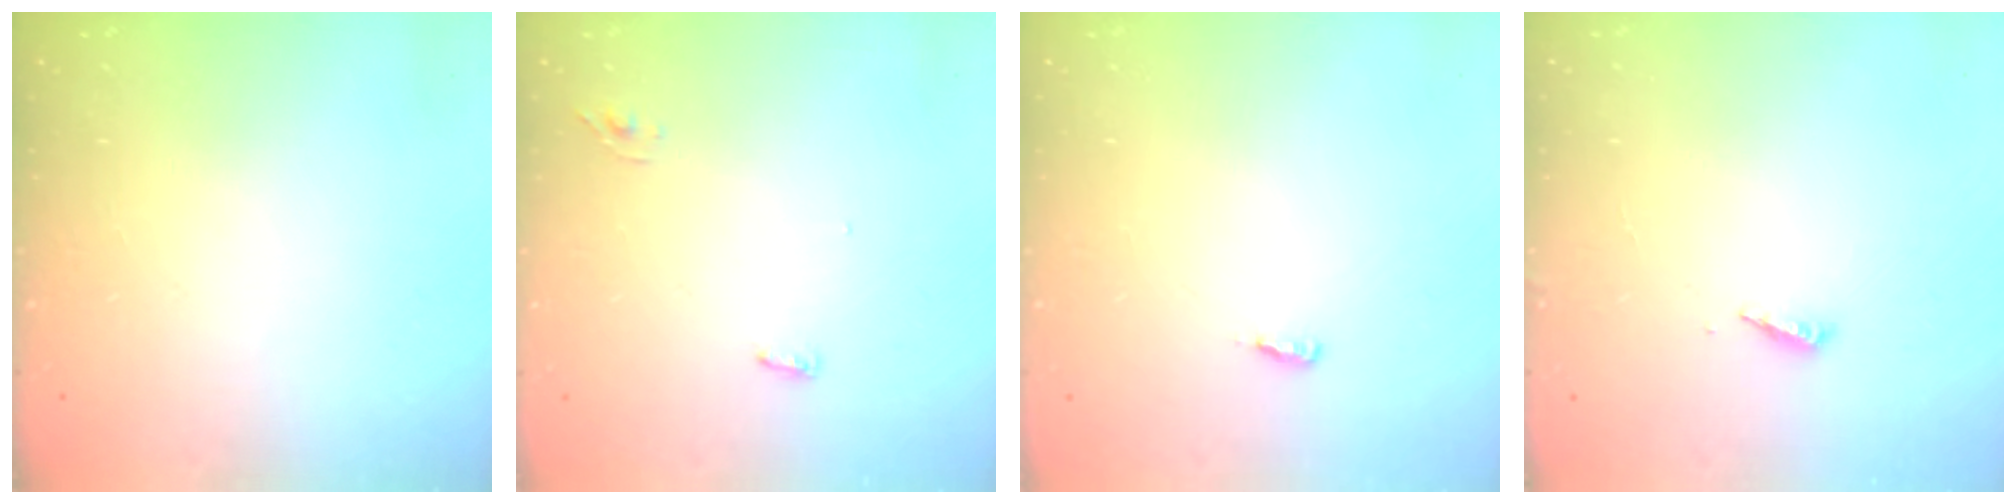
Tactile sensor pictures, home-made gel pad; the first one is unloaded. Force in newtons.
{"total": 3.3, "press": 2.9, "slide": 1.7}
{"total": 2.6, "press": 2.4, "slide": 1.0}
{"total": 2.0, "press": 2.0, "slide": 0.2}